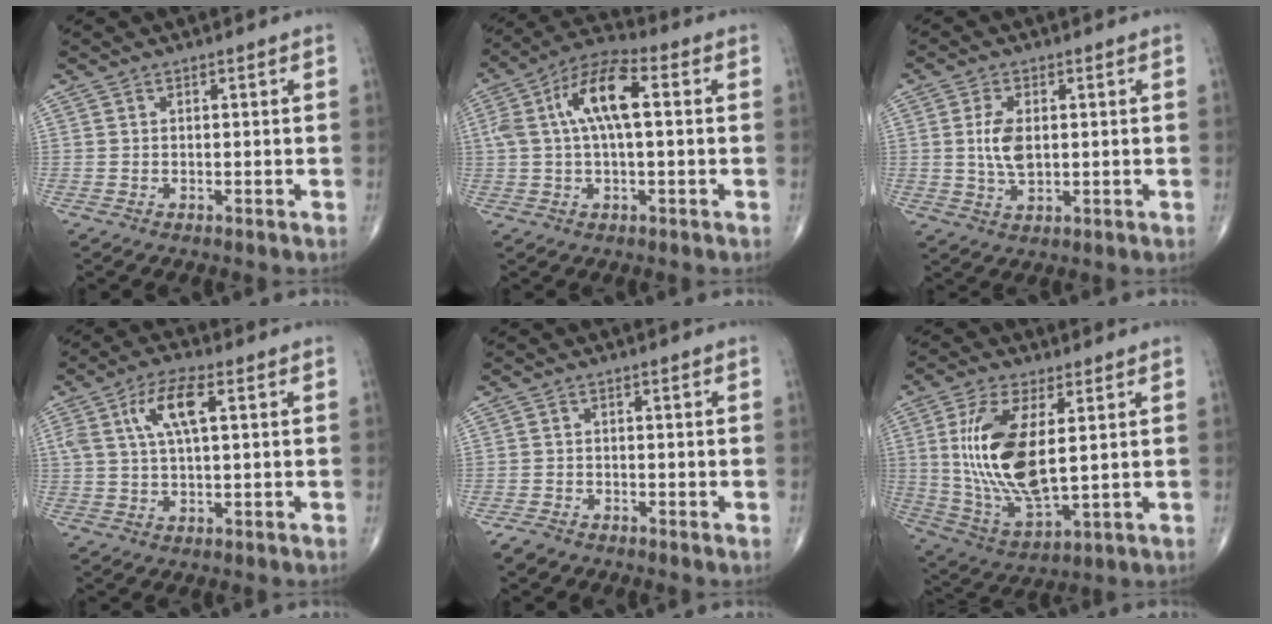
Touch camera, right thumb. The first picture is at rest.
{"total": 12.0, "force": [1.8, 4.7, 10.9], "torque": [-0.224, 0.037, 0.027]}
{"total": 5.8, "force": [0.5, 3.1, 4.8], "torque": [-0.098, -0.005, 0.012]}
{"total": 7.7, "force": [2.2, 2.5, 6.9], "torque": [-0.144, 0.010, 0.043]}
{"total": 2.2, "force": [-1.8, 1.0, 0.6], "torque": [-0.017, -0.001, -0.034]}
{"total": 17.0, "force": [2.7, 7.1, 15.2], "torque": [-0.310, -0.022, 0.064]}